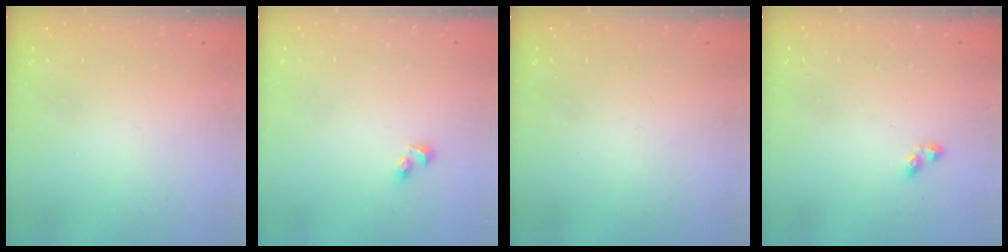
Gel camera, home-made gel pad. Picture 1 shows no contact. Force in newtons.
{"total": 2.1, "press": 1.7, "slide": 1.1}
{"total": 0.0}
{"total": 3.0, "press": 3.0, "slide": 0.5}